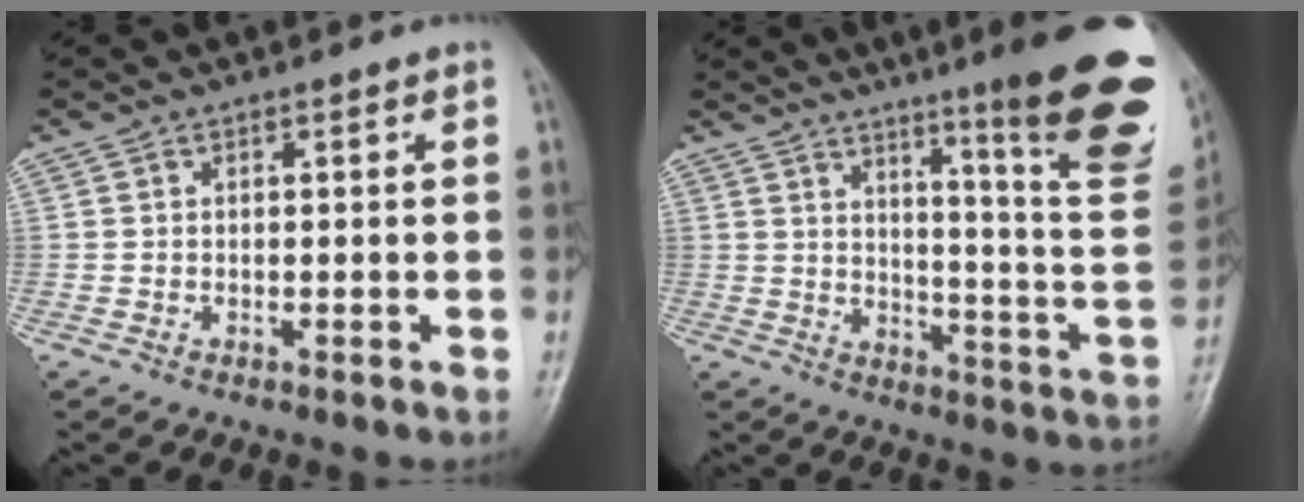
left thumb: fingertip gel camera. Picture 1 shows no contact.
{"total": 23.5, "force": [13.8, 3.0, 18.9], "torque": [-0.217, -0.076, 0.185]}